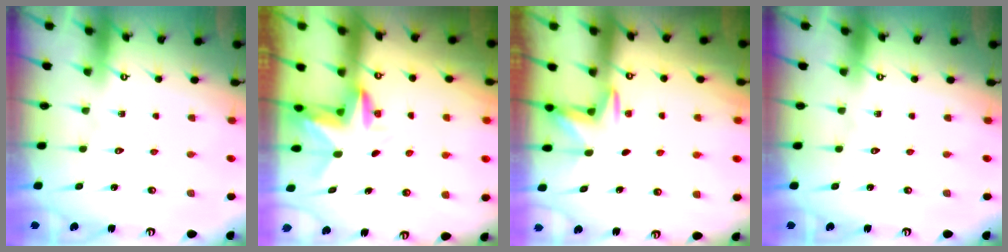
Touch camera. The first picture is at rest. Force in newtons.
{"total": 2.9, "press": 2.9, "slide": 0.2}
{"total": 3.4, "press": 3.3, "slide": 0.7}
{"total": 0.0}